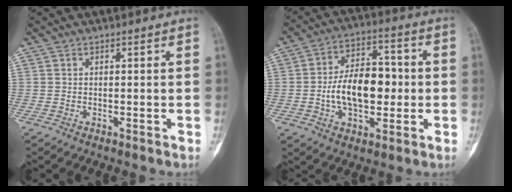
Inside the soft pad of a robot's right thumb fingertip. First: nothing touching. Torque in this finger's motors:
{"motor_torque": [1.39, 1.40, 1.46, -0.12, 0.38]}